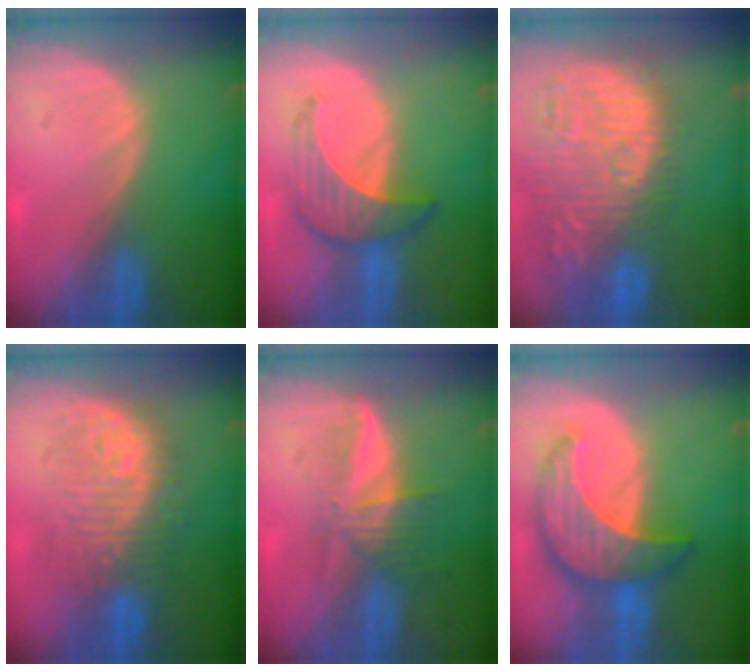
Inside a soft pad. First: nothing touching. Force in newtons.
{"total": 6.6, "press": 6.5, "slide": 1.2}
{"total": 15.3, "press": 13.0, "slide": 8.1}
{"total": 9.7, "press": 9.6, "slide": 0.9}
{"total": 5.9, "press": 5.4, "slide": 2.3}
{"total": 9.6, "press": 9.6, "slide": 0.8}